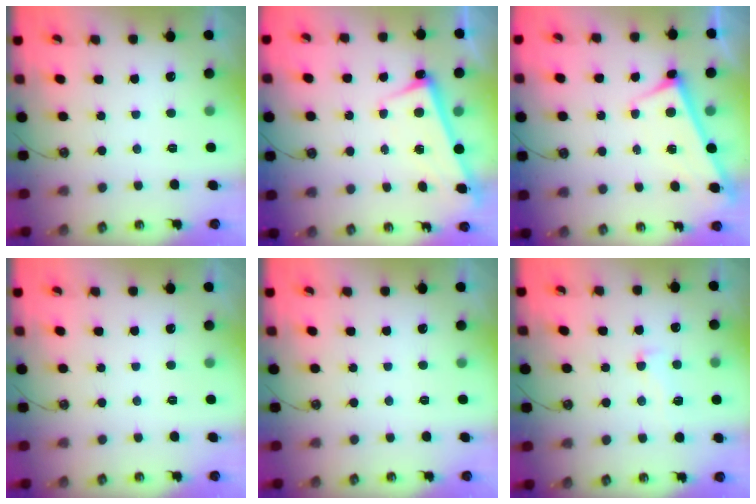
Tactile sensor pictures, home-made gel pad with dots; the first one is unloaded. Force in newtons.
{"total": 2.7, "press": 2.6, "slide": 0.7}
{"total": 2.9, "press": 2.9, "slide": 0.2}
{"total": 0.0}
{"total": 0.0}
{"total": 1.6, "press": 1.1, "slide": 1.1}